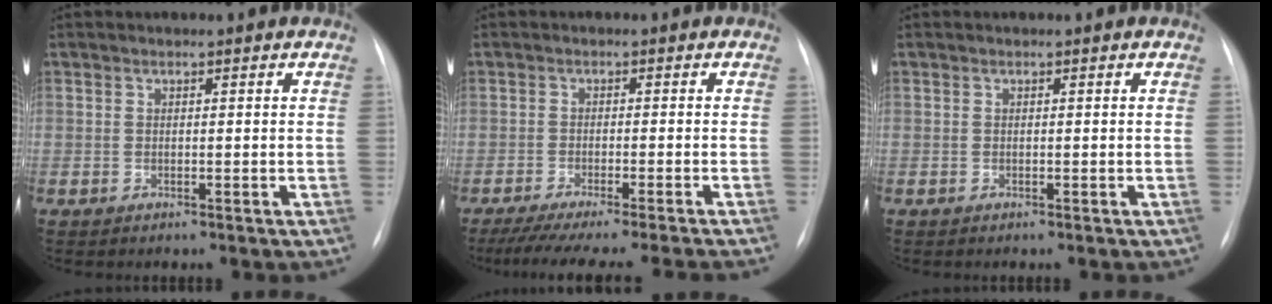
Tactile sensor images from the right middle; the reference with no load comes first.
{"total": 16.0, "force": [-14.4, -1.0, 7.1], "torque": [-0.095, -0.041, -0.202]}
{"total": 0.0}